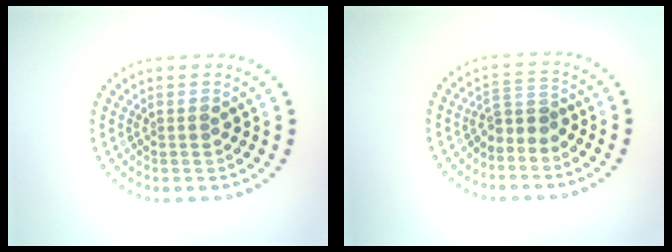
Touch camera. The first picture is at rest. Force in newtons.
{"total": 2.0, "press": 1.3, "slide": 1.6}